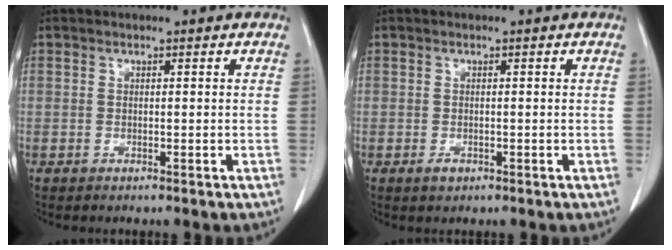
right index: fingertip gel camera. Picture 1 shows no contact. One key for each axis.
{"total": 2.2, "fx": -0.9, "fy": 1.6, "fz": 1.3, "tx": -0.019, "ty": 0.001, "tz": -0.007}